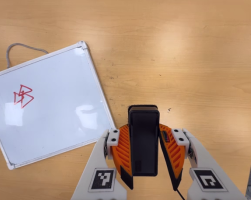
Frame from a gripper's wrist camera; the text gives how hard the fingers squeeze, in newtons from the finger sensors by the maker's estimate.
{"total": 5.4, "left": 4.3, "right": 6.6}